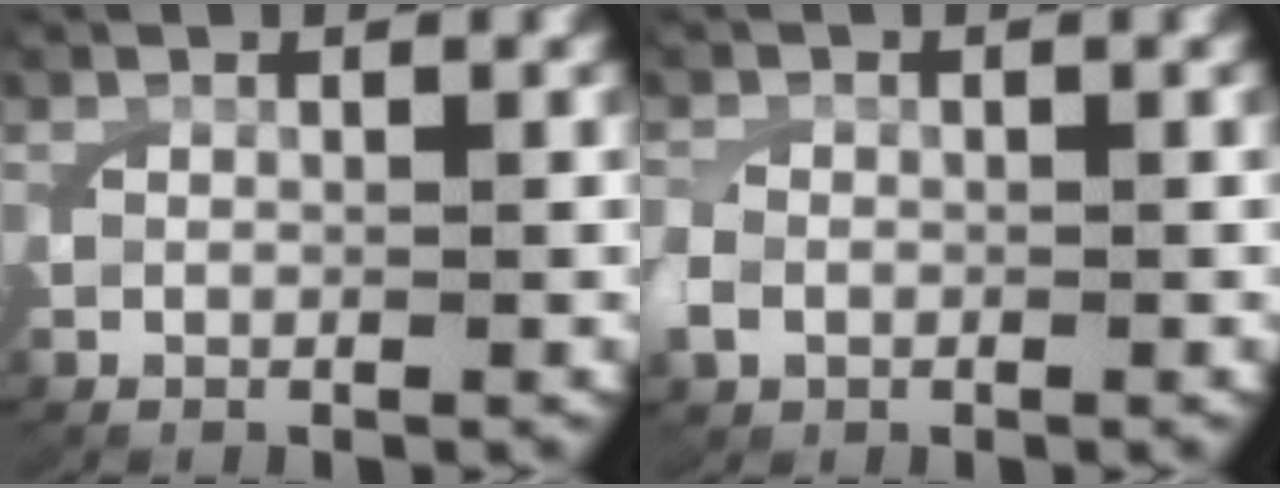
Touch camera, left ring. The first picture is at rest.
{"total": 1.7, "force": [-0.5, 1.5, 0.7], "torque": [-0.031, -0.006, -0.006]}